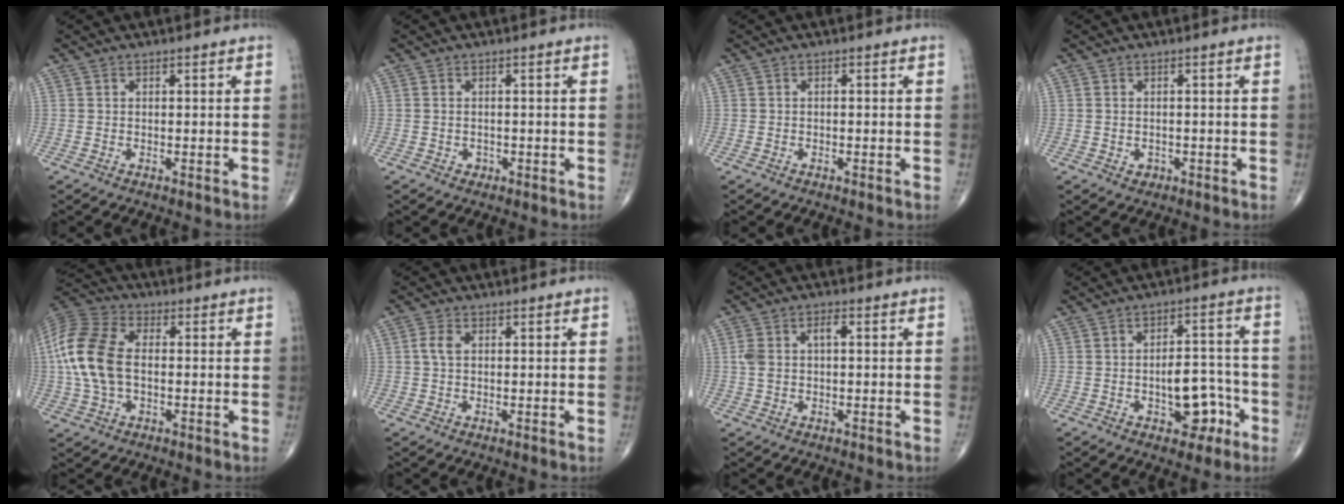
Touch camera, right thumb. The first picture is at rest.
{"total": 1.1, "force": [-0.4, 1.0, 0.3], "torque": [0.000, 0.005, -0.003]}
{"total": 0.0}
{"total": 1.6, "force": [-0.5, 1.4, 0.6], "torque": [-0.004, 0.005, -0.002]}
{"total": 14.6, "force": [0.0, 8.8, 11.7], "torque": [-0.257, 0.026, -0.005]}
{"total": 2.5, "force": [0.4, 1.5, 1.9], "torque": [-0.047, 0.007, 0.007]}
{"total": 4.9, "force": [0.6, 2.6, 4.1], "torque": [-0.098, 0.020, 0.012]}
{"total": 9.2, "force": [-3.4, 5.3, 6.7], "torque": [-0.062, 0.040, -0.043]}